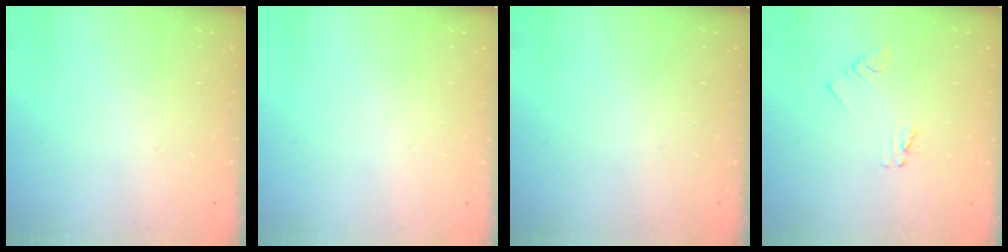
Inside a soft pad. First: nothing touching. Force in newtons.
{"total": 0.0}
{"total": 0.0}
{"total": 1.6, "press": 1.6, "slide": 0.2}